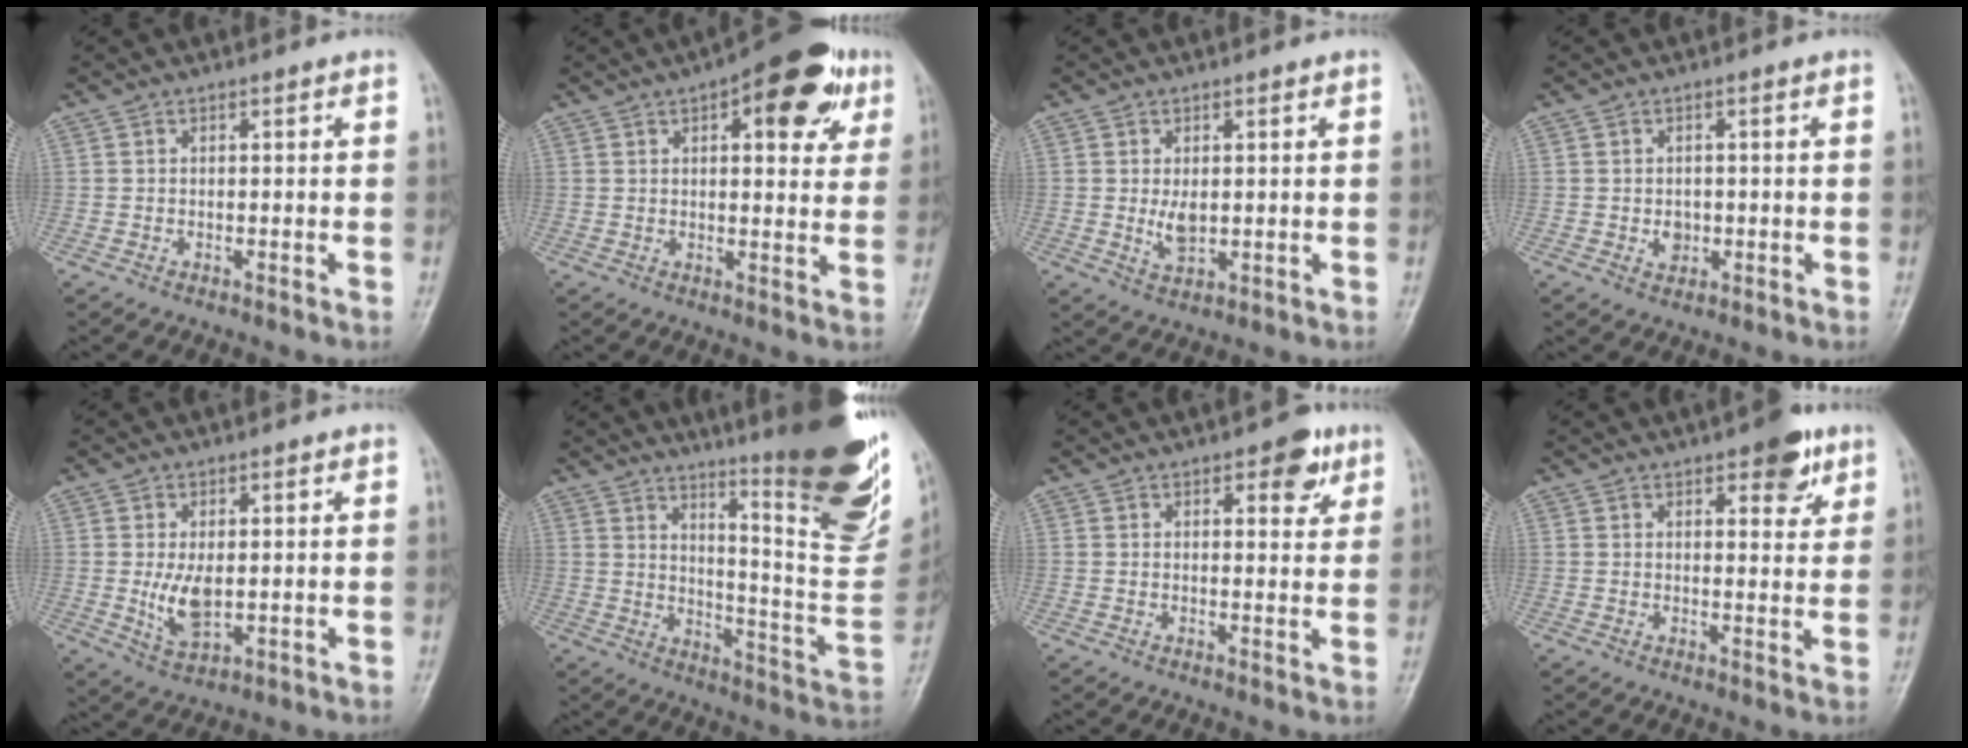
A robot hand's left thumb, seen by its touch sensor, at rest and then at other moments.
{"total": 14.5, "force": [6.6, 6.1, 11.4], "torque": [-0.106, -0.008, 0.078]}
{"total": 3.7, "force": [0.3, 2.1, 3.0], "torque": [-0.046, -0.010, 0.012]}
{"total": 2.5, "force": [-0.4, 2.1, 1.4], "torque": [-0.010, 0.001, -0.001]}
{"total": 5.7, "force": [0.1, 3.2, 4.8], "torque": [-0.081, -0.014, 0.011]}
{"total": 26.3, "force": [16.6, 4.1, 20.0], "torque": [-0.255, -0.107, 0.231]}
{"total": 5.4, "force": [2.9, 2.6, 3.8], "torque": [-0.027, -0.011, 0.030]}
{"total": 6.7, "force": [3.9, 2.9, 4.6], "torque": [-0.034, -0.017, 0.045]}